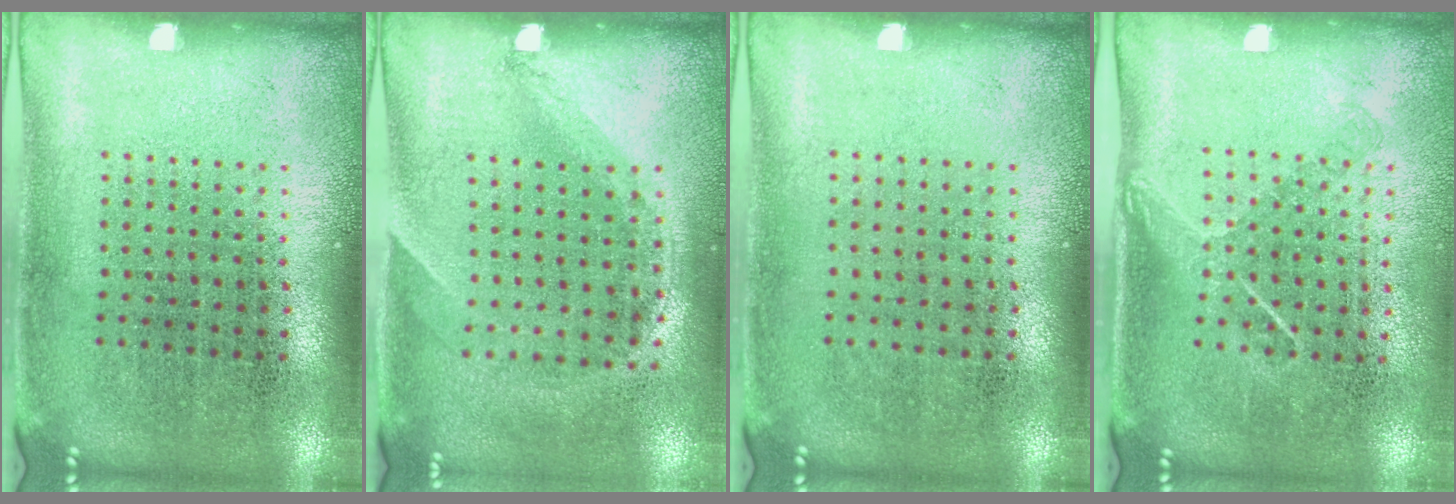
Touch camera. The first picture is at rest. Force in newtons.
{"total": 1.4, "press": 1.0, "slide": 1.0}
{"total": 0.0}
{"total": 1.3, "press": 1.0, "slide": 0.9}